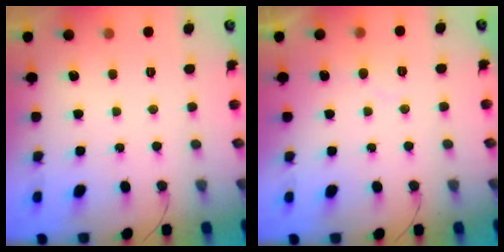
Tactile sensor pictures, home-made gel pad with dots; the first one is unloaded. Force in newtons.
{"total": 3.4, "press": 3.4, "slide": 0.4}